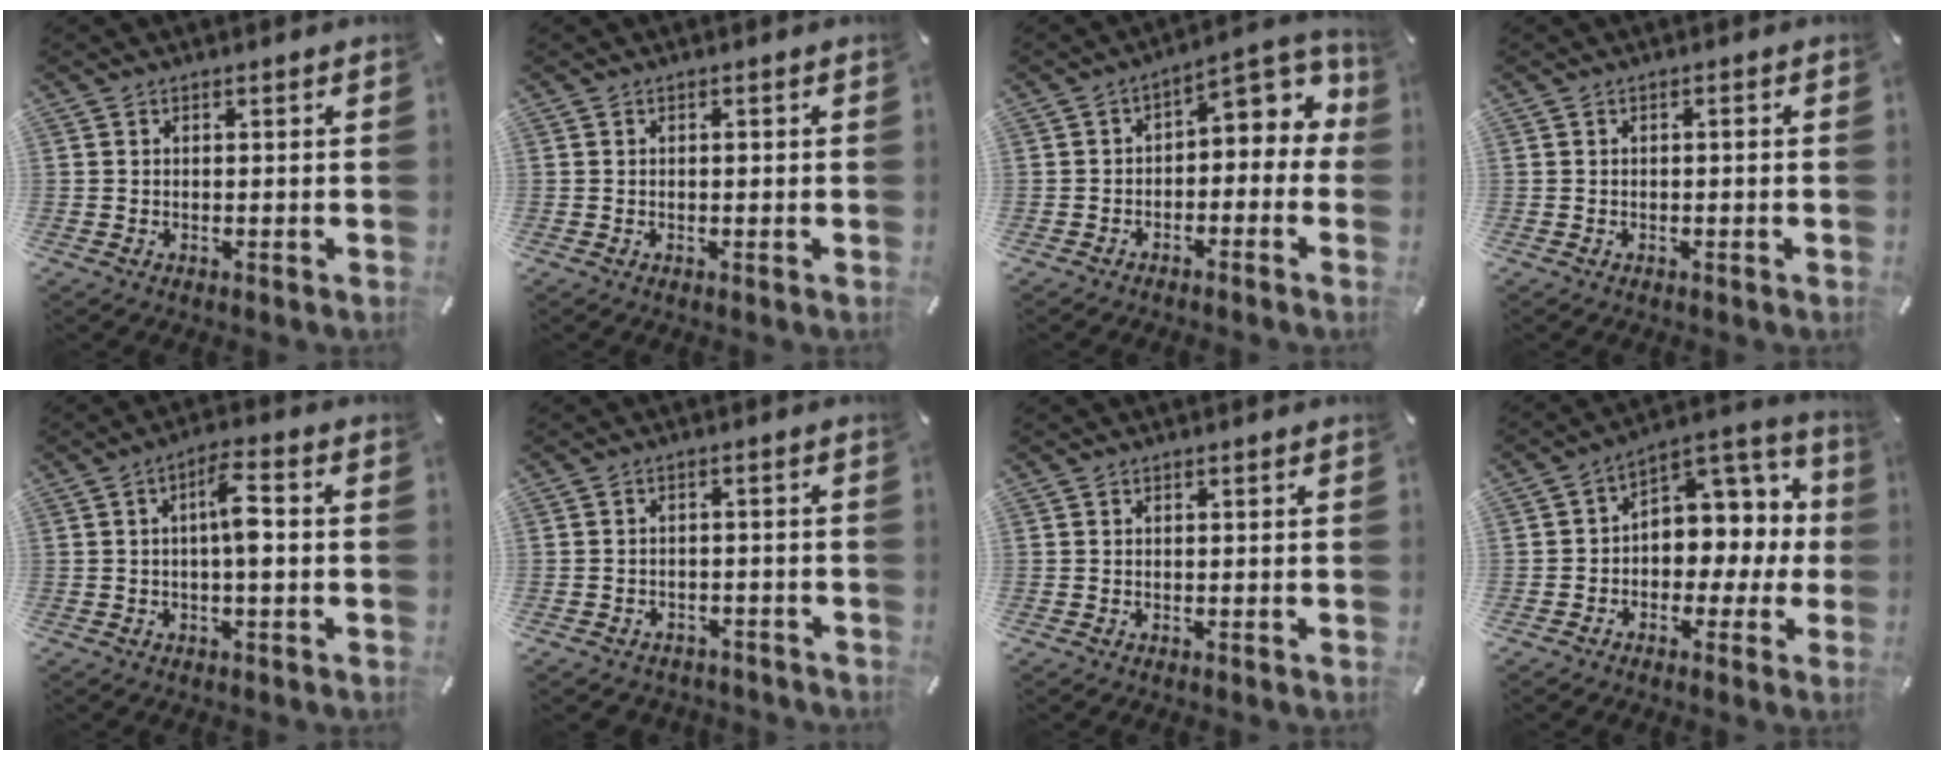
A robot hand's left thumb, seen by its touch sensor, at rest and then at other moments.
{"total": 0.7, "force": [0.0, 0.4, 0.6], "torque": [-0.012, 0.000, 0.000]}
{"total": 8.2, "force": [1.0, 4.7, 6.6], "torque": [-0.074, -0.019, 0.011]}
{"total": 0.6, "force": [-0.2, 0.1, 0.6], "torque": [-0.012, -0.001, -0.003]}
{"total": 7.0, "force": [0.0, 2.0, 6.7], "torque": [-0.117, 0.013, -0.005]}
{"total": 2.8, "force": [-2.1, 1.8, 0.5], "torque": [-0.017, 0.009, -0.045]}
{"total": 0.0}
{"total": 8.4, "force": [1.0, 7.3, 4.0], "torque": [-0.053, -0.015, 0.022]}